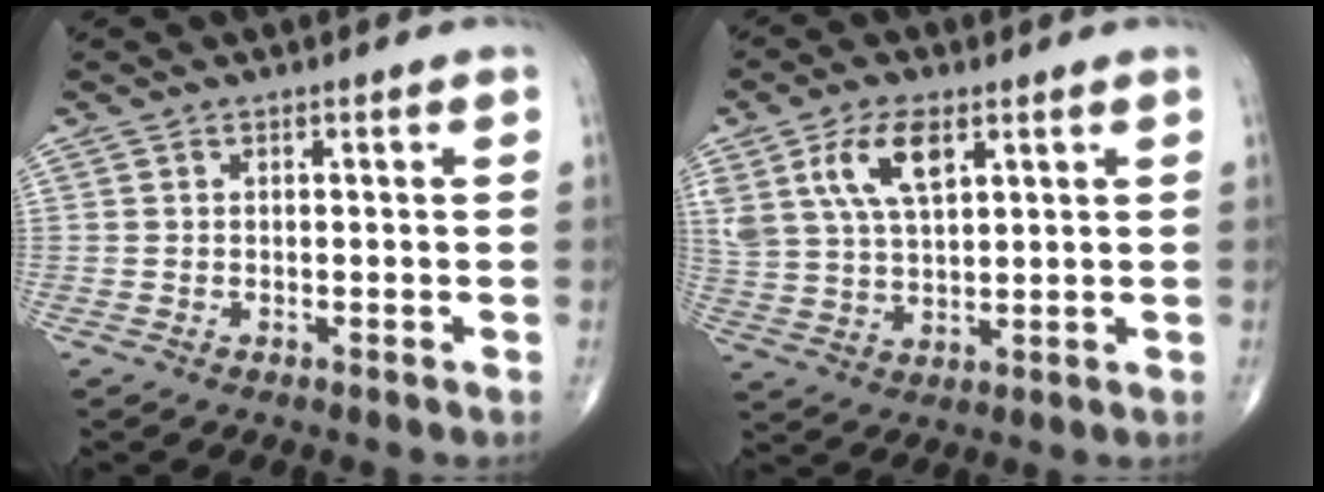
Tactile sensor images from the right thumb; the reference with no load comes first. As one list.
[{"total": 10.2, "force": [4.7, 4.7, 7.7], "torque": [-0.150, -0.010, 0.096]}]